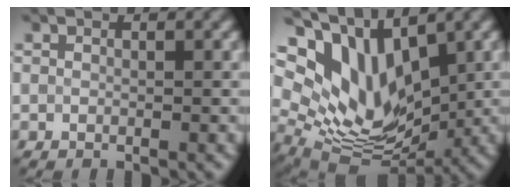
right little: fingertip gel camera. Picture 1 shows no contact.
{"total": 12.4, "force": [4.7, 7.7, 8.5], "torque": [-0.157, 0.002, 0.093]}